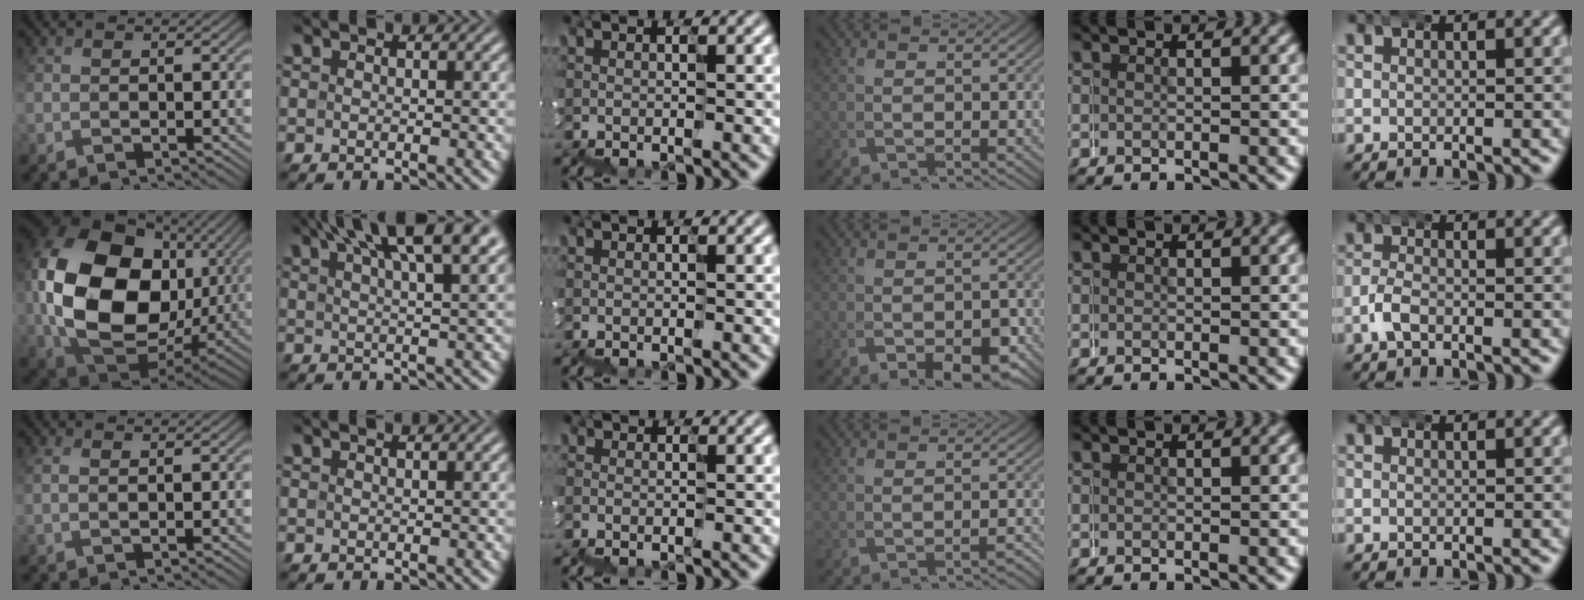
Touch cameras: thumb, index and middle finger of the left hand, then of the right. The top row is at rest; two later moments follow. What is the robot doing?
{"motion": "wrap", "object": "belt"}